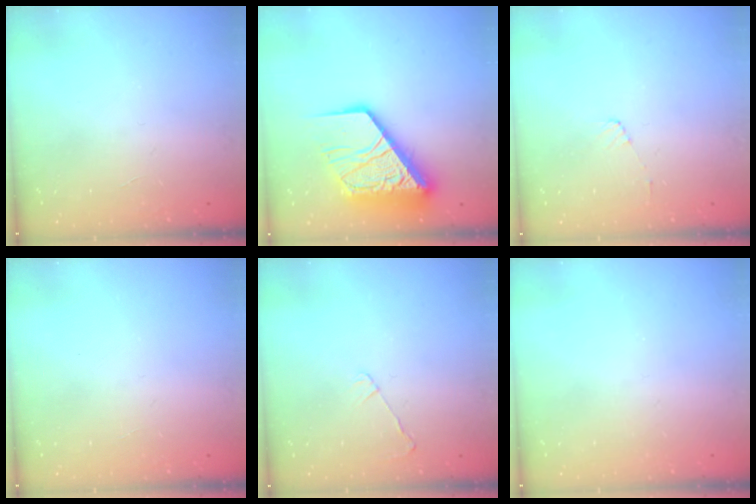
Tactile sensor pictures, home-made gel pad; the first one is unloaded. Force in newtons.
{"total": 20.2, "press": 20.1, "slide": 2.4}
{"total": 3.9, "press": 3.9, "slide": 0.3}
{"total": 0.0}
{"total": 2.6, "press": 2.6, "slide": 0.5}
{"total": 0.0}